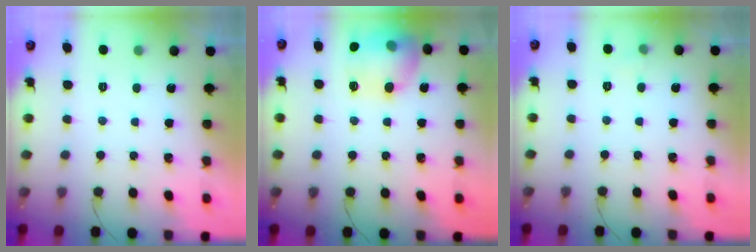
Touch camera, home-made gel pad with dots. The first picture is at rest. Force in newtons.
{"total": 14.8, "press": 14.8, "slide": 1.2}
{"total": 2.6, "press": 2.4, "slide": 1.0}